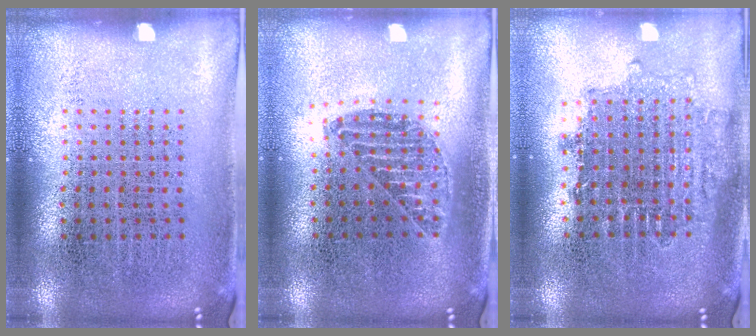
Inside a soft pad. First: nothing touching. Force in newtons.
{"total": 1.1, "press": 1.0, "slide": 0.4}
{"total": 1.6, "press": 1.3, "slide": 0.8}